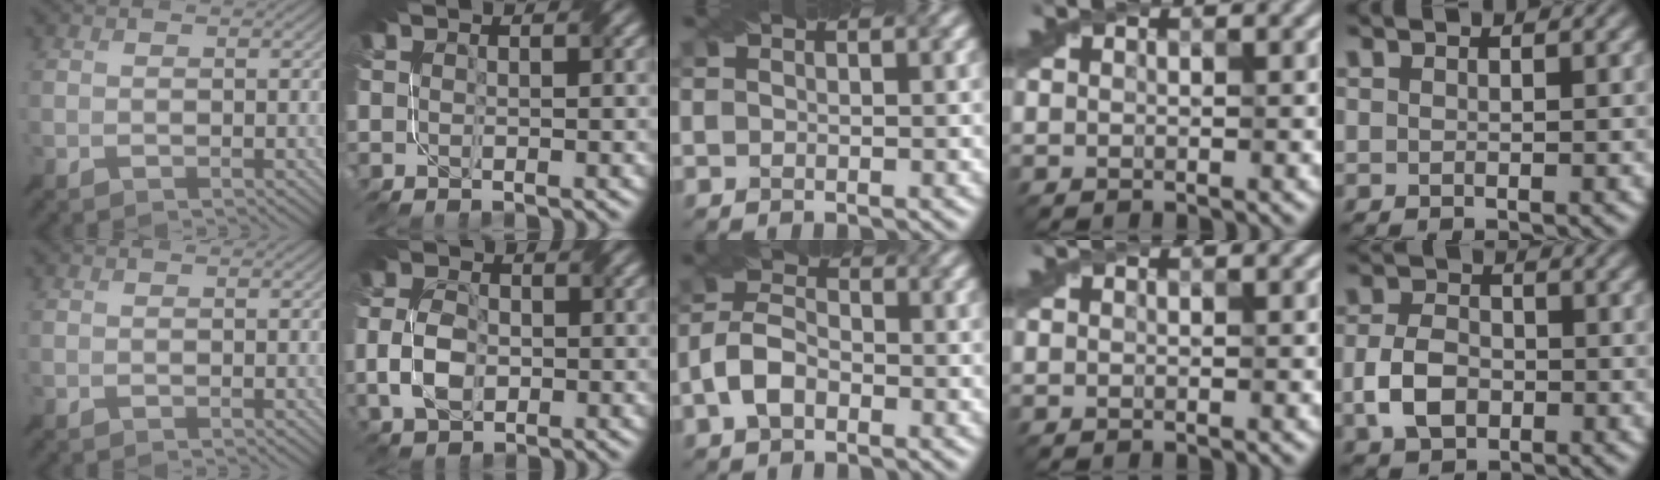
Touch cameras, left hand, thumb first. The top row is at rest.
{"index": {"total": 3.8, "force": [-1.4, 2.3, 2.7], "torque": [-0.060, -0.004, -0.032]}, "middle": {"total": 3.4, "force": [-1.7, 1.9, 2.2], "torque": [-0.052, 0.008, -0.037]}, "little": {"total": 4.0, "force": [-1.1, 2.8, 2.6], "torque": [-0.056, -0.001, -0.027]}}